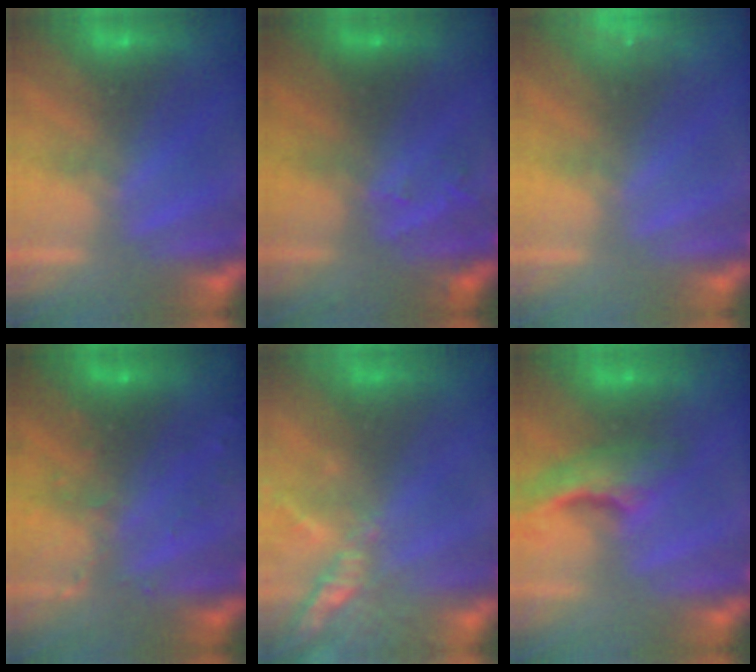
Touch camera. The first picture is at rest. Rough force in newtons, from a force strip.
{"total": 2.7}
{"total": 2.3}
{"total": 3.1}
{"total": 6.0}
{"total": 4.6}